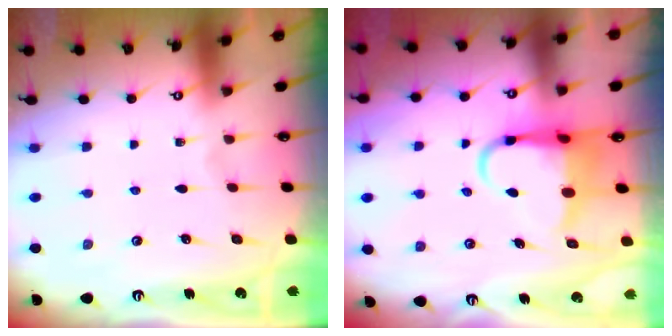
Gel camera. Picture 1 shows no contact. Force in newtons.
{"total": 7.0, "press": 6.9, "slide": 1.2}